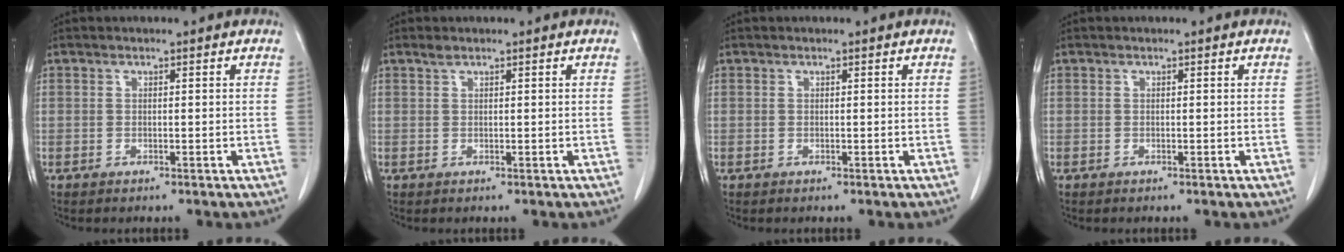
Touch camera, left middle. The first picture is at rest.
{"total": 0.6, "force": [0.6, 0.1, 0.3], "torque": [-0.012, 0.003, 0.014]}
{"total": 0.0}
{"total": 0.0}